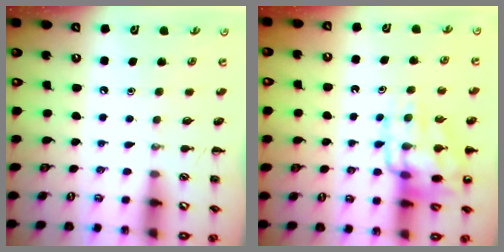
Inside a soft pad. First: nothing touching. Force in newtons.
{"total": 14.4, "press": 14.2, "slide": 2.4}